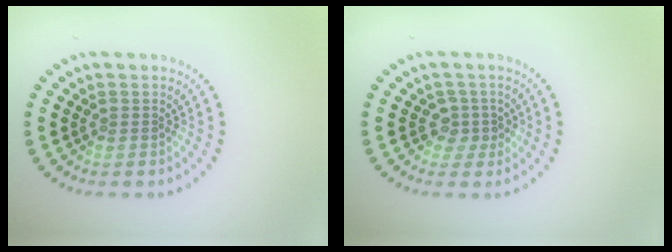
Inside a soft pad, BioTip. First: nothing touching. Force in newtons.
{"total": 1.9, "press": 1.4, "slide": 1.2}